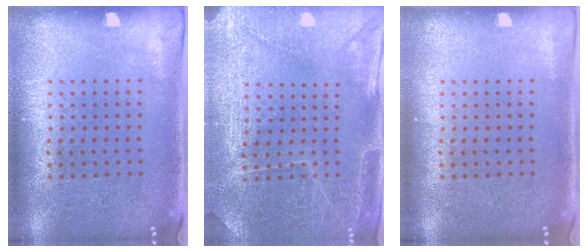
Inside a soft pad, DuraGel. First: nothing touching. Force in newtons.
{"total": 3.0, "press": 3.0, "slide": 0.2}
{"total": 0.0}